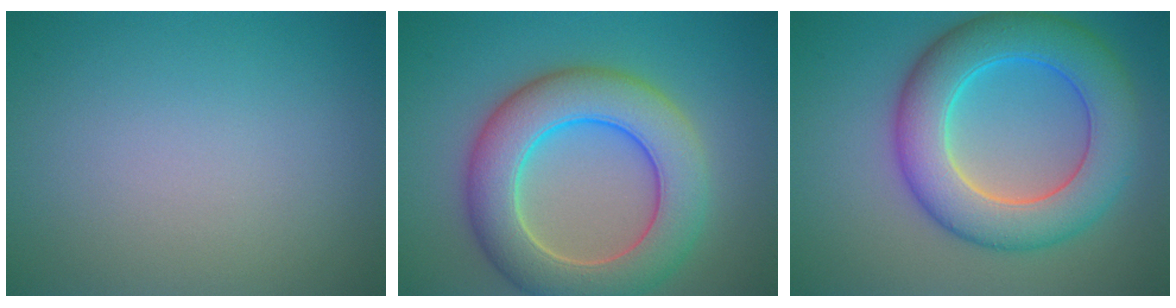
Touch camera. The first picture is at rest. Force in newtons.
{"total": 9.0, "press": 9.0, "slide": 0.5}
{"total": 8.8, "press": 8.8, "slide": 0.3}